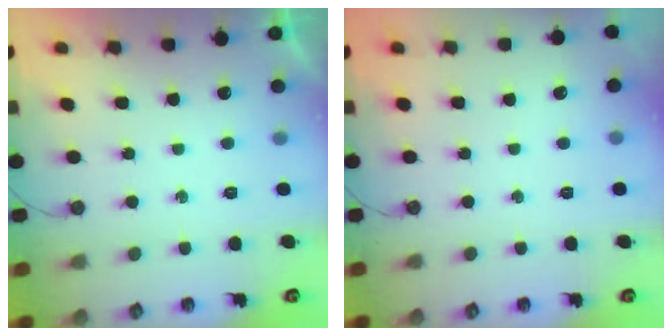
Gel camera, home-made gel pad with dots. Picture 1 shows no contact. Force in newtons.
{"total": 0.0}